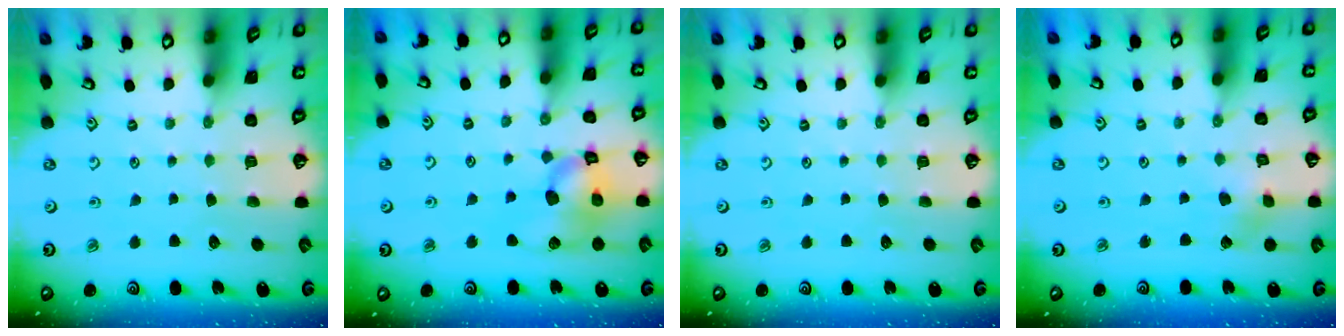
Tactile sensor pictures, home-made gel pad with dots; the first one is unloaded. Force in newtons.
{"total": 13.9, "press": 13.8, "slide": 1.9}
{"total": 0.0}
{"total": 3.0, "press": 3.0, "slide": 0.1}